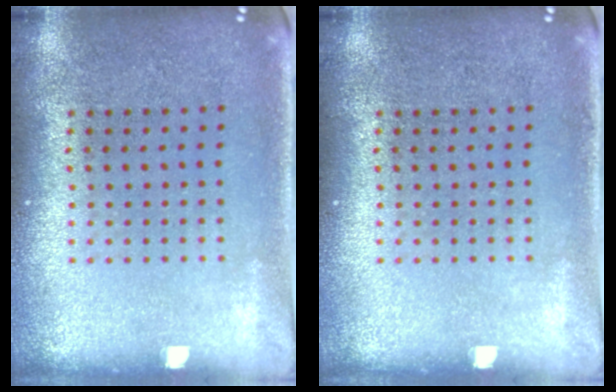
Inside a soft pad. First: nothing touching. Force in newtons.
{"total": 0.0}